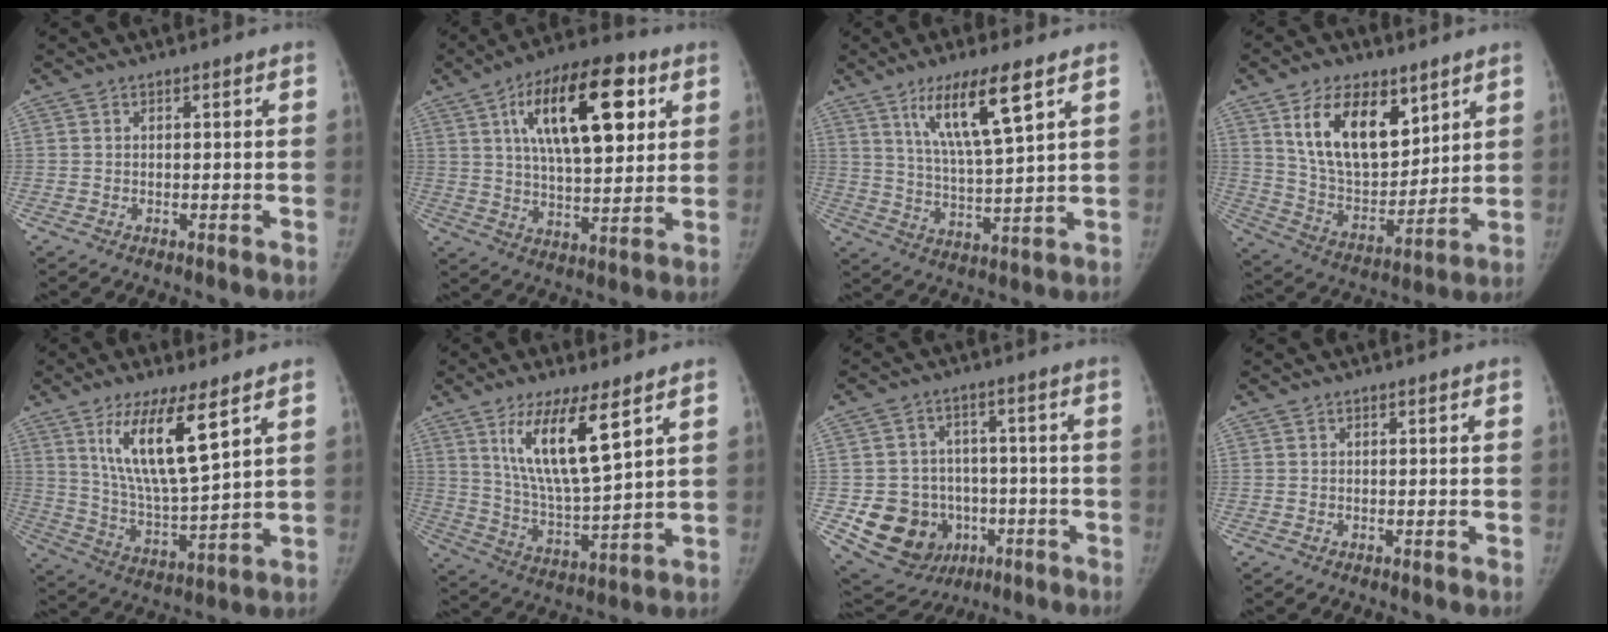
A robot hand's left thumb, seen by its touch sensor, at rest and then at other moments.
{"total": 20.6, "force": [7.5, 8.9, 17.0], "torque": [-0.245, -0.014, 0.117]}
{"total": 12.3, "force": [6.7, 1.8, 10.2], "torque": [-0.183, -0.034, 0.127]}
{"total": 17.6, "force": [8.6, 9.7, 11.9], "torque": [-0.158, -0.047, 0.169]}
{"total": 14.5, "force": [7.3, 3.4, 12.1], "torque": [-0.215, -0.048, 0.144]}
{"total": 14.2, "force": [7.1, 3.4, 11.8], "torque": [-0.210, -0.048, 0.141]}
{"total": 14.5, "force": [-4.0, 12.7, 5.8], "torque": [-0.081, 0.026, -0.046]}
{"total": 0.0}